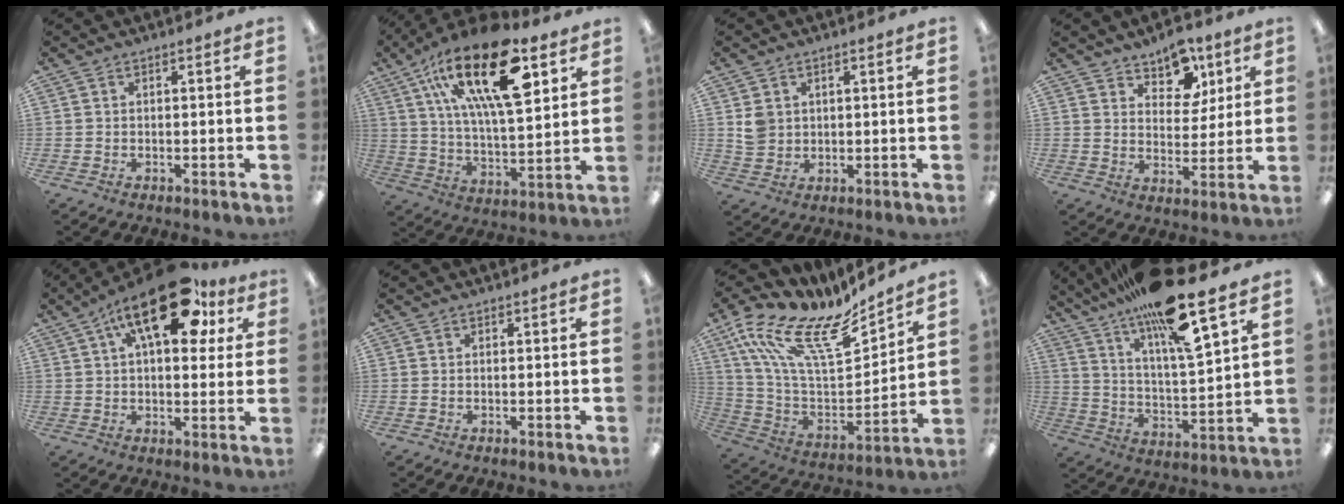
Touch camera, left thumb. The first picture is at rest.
{"total": 26.3, "force": [13.3, 10.3, 20.2], "torque": [-0.344, -0.063, 0.218]}
{"total": 4.0, "force": [1.2, 3.6, 1.1], "torque": [-0.015, 0.000, 0.021]}
{"total": 9.0, "force": [6.6, 5.3, 3.0], "torque": [-0.031, -0.042, 0.117]}
{"total": 19.4, "force": [9.3, 9.0, 14.4], "torque": [-0.212, -0.026, 0.151]}
{"total": 0.0}
{"total": 18.7, "force": [12.4, 7.8, 11.7], "torque": [-0.224, -0.090, 0.219]}
{"total": 19.2, "force": [14.3, 2.5, 12.6], "torque": [-0.218, -0.088, 0.231]}